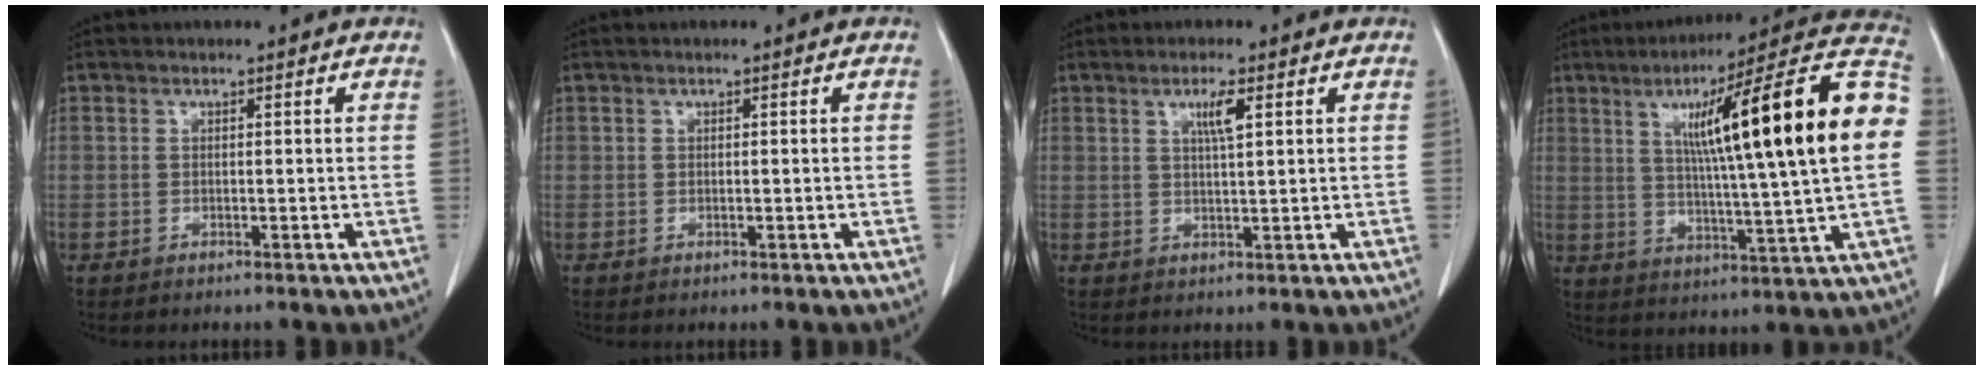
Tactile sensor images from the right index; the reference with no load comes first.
{"total": 0.0}
{"total": 3.2, "force": [1.4, 0.1, 2.9], "torque": [-0.053, -0.001, 0.024]}
{"total": 24.3, "force": [4.3, 0.5, 23.9], "torque": [-0.325, 0.034, 0.054]}